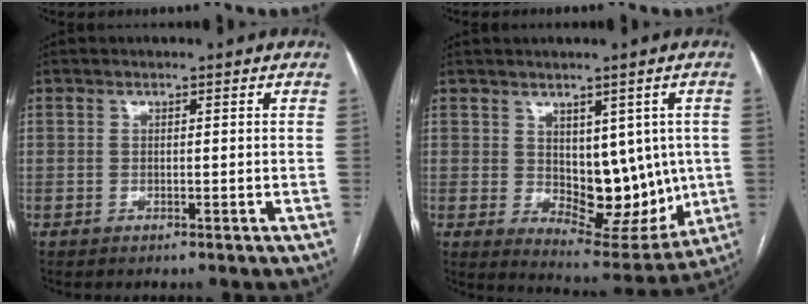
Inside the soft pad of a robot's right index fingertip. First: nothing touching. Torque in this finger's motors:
{"motor_torque": [0.05, 0.13, 0.06, 0.02]}